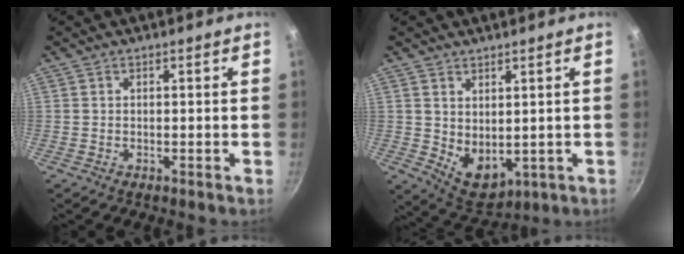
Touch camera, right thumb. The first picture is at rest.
{"total": 7.4, "force": [1.3, 4.8, 5.4], "torque": [-0.066, -0.026, 0.043]}